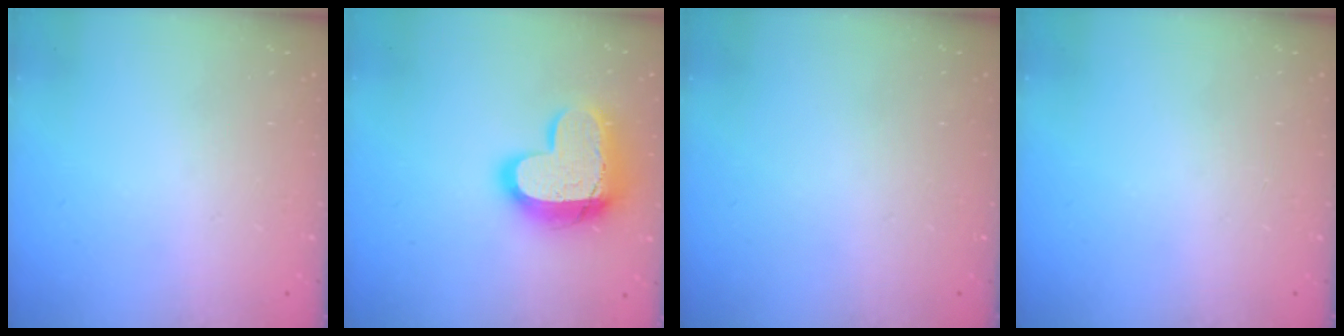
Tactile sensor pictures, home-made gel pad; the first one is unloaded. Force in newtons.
{"total": 17.1, "press": 17.0, "slide": 1.6}
{"total": 0.0}
{"total": 0.0}